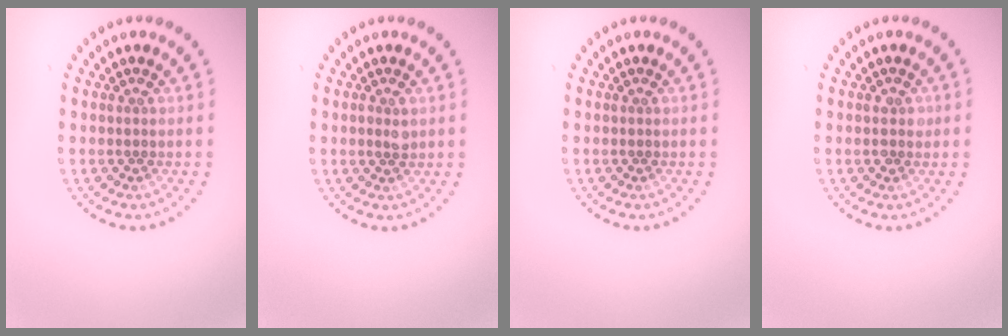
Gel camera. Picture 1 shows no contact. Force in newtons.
{"total": 1.1, "press": 1.1, "slide": 0.2}
{"total": 0.0}
{"total": 1.1, "press": 1.0, "slide": 0.3}